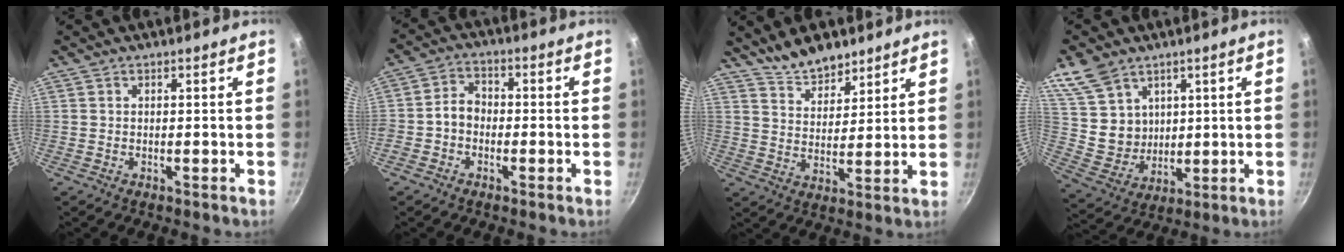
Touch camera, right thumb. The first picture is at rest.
{"total": 4.6, "force": [-1.6, 3.5, 2.5], "torque": [-0.028, 0.023, -0.040]}
{"total": 8.5, "force": [7.1, 3.4, 3.0], "torque": [-0.025, -0.046, 0.125]}
{"total": 11.8, "force": [6.3, 8.8, 4.8], "torque": [-0.065, -0.030, 0.137]}